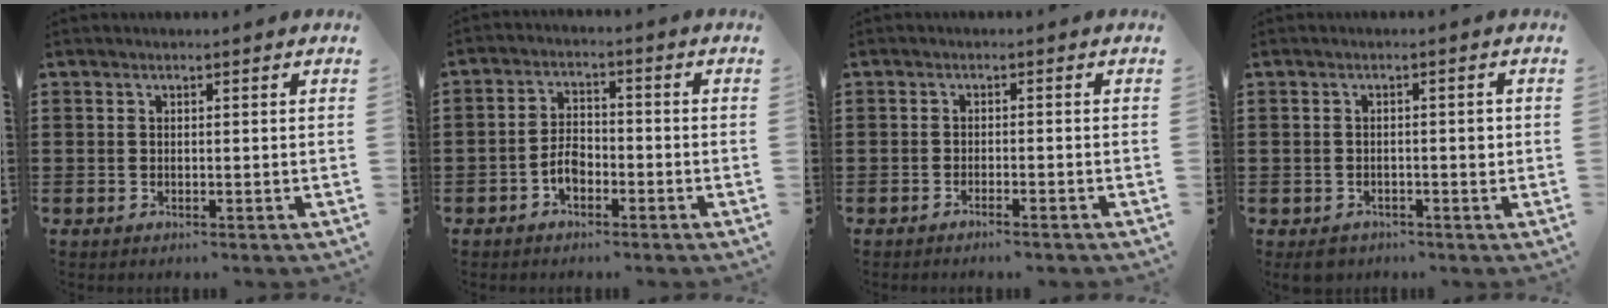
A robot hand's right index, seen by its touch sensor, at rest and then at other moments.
{"total": 3.5, "force": [-1.9, 2.0, 2.2], "torque": [-0.057, 0.000, -0.041]}
{"total": 1.4, "force": [-1.3, -0.3, 0.5], "torque": [-0.009, 0.000, -0.024]}
{"total": 2.1, "force": [-0.8, 1.3, 1.4], "torque": [-0.032, 0.004, -0.019]}